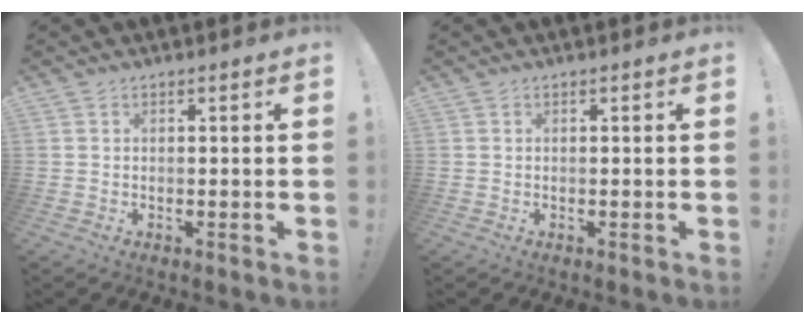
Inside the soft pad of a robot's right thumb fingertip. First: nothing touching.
{"total": 0.0}